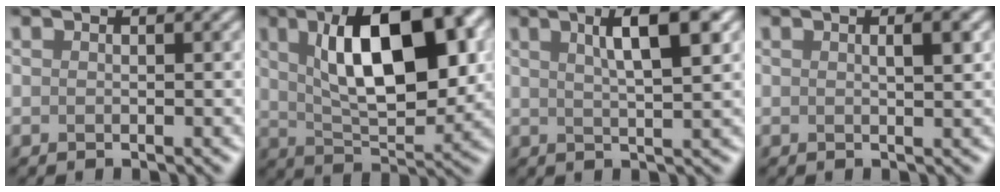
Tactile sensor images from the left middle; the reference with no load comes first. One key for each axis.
{"total": 11.3, "fx": 2.8, "fy": 4.6, "fz": 10.0, "tx": -0.146, "ty": 0.009, "tz": 0.049}
{"total": 5.5, "fx": 2.1, "fy": 1.3, "fz": 4.9, "tx": -0.063, "ty": 0.005, "tz": 0.035}
{"total": 1.8, "fx": 0.4, "fy": 0.5, "fz": 1.7, "tx": -0.012, "ty": 0.005, "tz": -0.001}